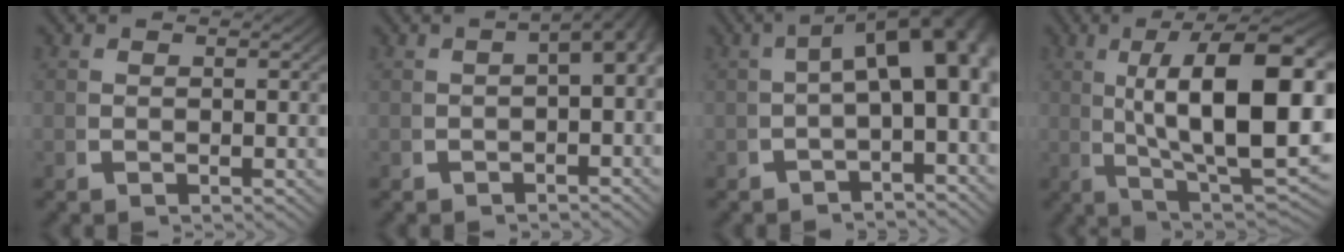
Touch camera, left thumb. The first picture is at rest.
{"total": 4.3, "force": [-0.1, 2.3, 3.7], "torque": [-0.035, 0.016, -0.010]}
{"total": 9.3, "force": [0.0, 4.7, 8.0], "torque": [-0.097, 0.001, -0.006]}
{"total": 17.5, "force": [0.4, 8.9, 15.1], "torque": [-0.220, -0.045, 0.034]}